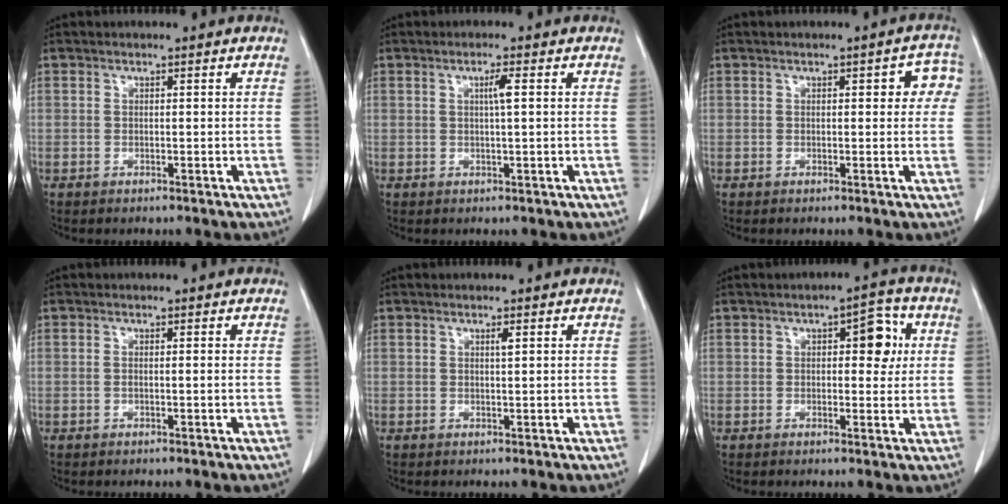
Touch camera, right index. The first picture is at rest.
{"total": 2.0, "force": [0.4, -0.2, 2.0], "torque": [-0.036, 0.001, 0.008]}
{"total": 4.3, "force": [1.1, 1.8, 3.7], "torque": [-0.027, 0.017, 0.006]}
{"total": 0.6, "force": [-0.1, 0.0, 0.6], "torque": [-0.014, 0.001, 0.002]}
{"total": 0.8, "force": [0.3, 0.0, 0.7], "torque": [-0.015, 0.000, 0.008]}
{"total": 5.5, "force": [1.3, 2.5, 4.7], "torque": [-0.058, 0.019, 0.015]}